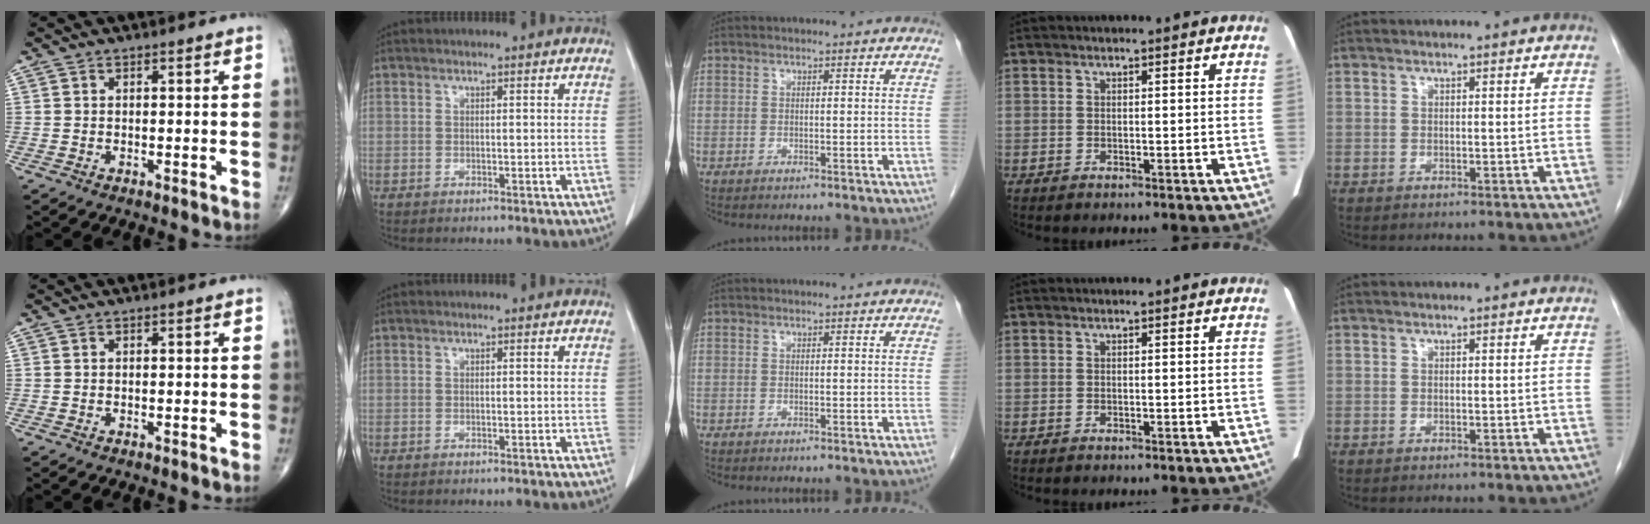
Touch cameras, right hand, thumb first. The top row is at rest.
{}